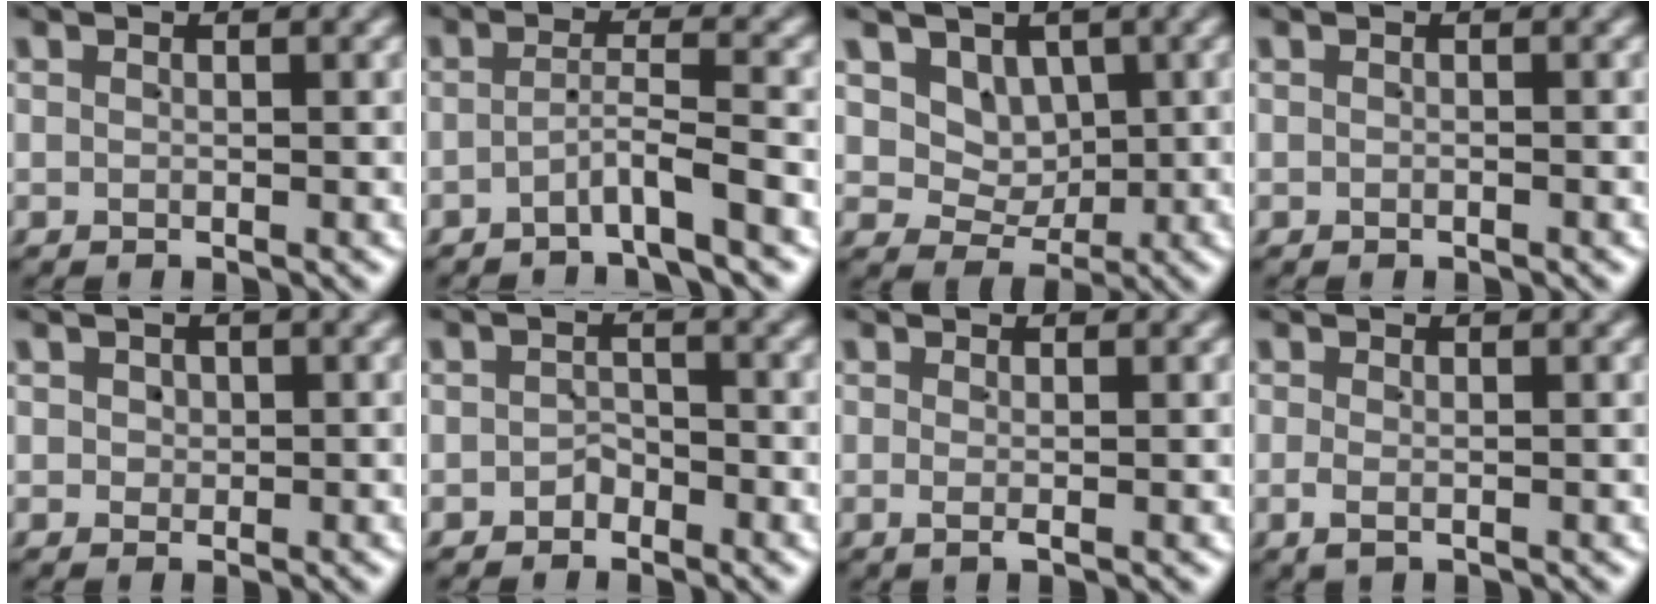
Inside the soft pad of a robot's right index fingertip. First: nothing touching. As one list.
[{"total": 2.6, "force": [-2.2, -0.3, 1.4], "torque": [-0.022, 0.002, -0.038]}, {"total": 4.7, "force": [1.3, 4.1, 1.8], "torque": [-0.021, -0.008, 0.026]}, {"total": 0.0}, {"total": 1.2, "force": [0.2, 1.1, 0.4], "torque": [-0.005, -0.003, 0.007]}, {"total": 1.8, "force": [-1.3, 1.3, 0.1], "torque": [0.010, -0.001, -0.026]}, {"total": 1.0, "force": [-0.2, -0.2, 0.9], "torque": [-0.021, -0.005, 0.000]}, {"total": 1.1, "force": [-0.6, 0.1, 0.9], "torque": [-0.025, -0.008, -0.005]}]